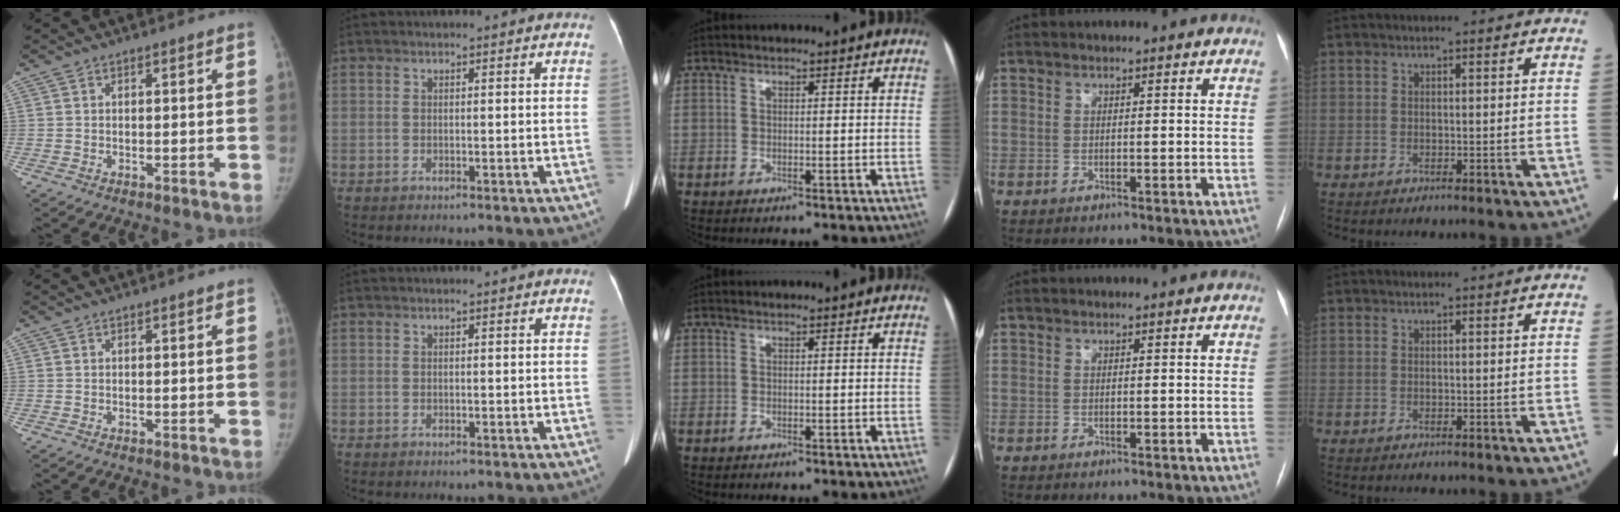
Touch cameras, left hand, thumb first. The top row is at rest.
{}